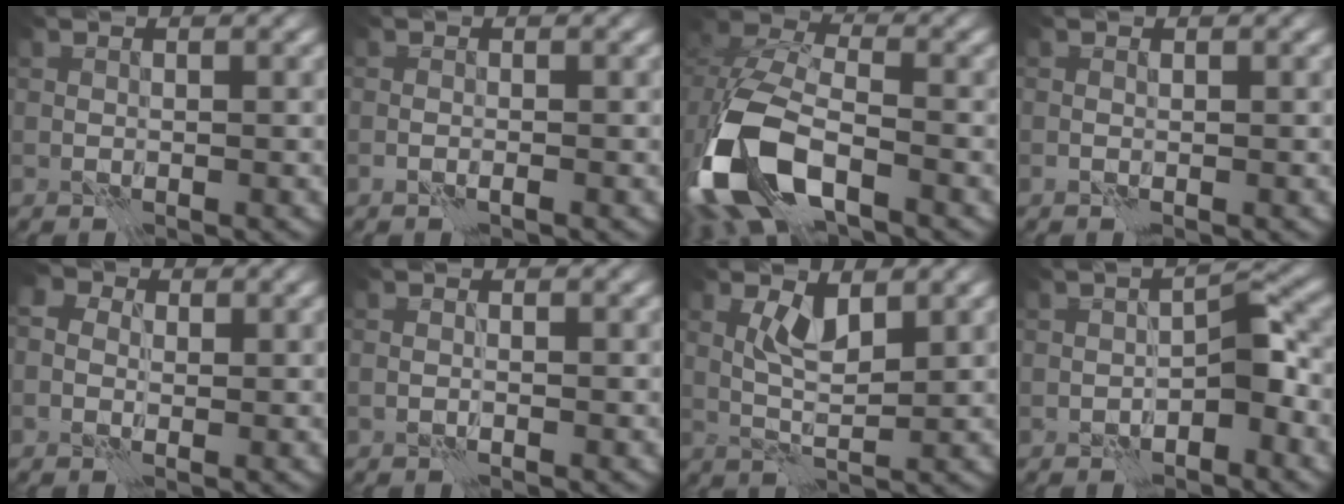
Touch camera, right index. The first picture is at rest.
{"total": 0.6, "force": [0.2, -0.6, 0.2], "torque": [-0.003, 0.002, 0.001]}
{"total": 10.5, "force": [-5.1, 5.4, 7.5], "torque": [-0.166, -0.012, -0.100]}
{"total": 0.7, "force": [0.5, -0.5, 0.0], "torque": [0.002, 0.002, 0.010]}
{"total": 2.3, "force": [0.2, 1.9, 1.3], "torque": [-0.023, 0.012, -0.008]}
{"total": 0.6, "force": [-0.4, -0.3, 0.1], "torque": [-0.002, 0.004, -0.012]}
{"total": 2.6, "force": [1.2, 0.5, 2.2], "torque": [-0.043, 0.002, 0.022]}
{"total": 2.9, "force": [-1.1, 0.9, 2.6], "torque": [-0.031, 0.015, -0.020]}